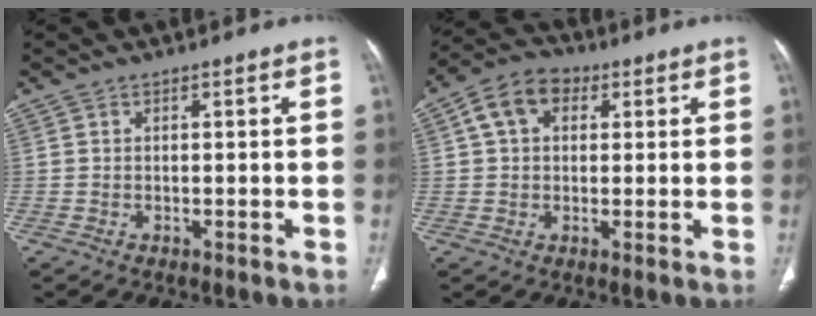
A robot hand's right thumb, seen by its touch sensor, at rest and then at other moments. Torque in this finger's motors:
{"motor_torque": [-0.39, 0.49, 0.51, 0.29, 0.03]}